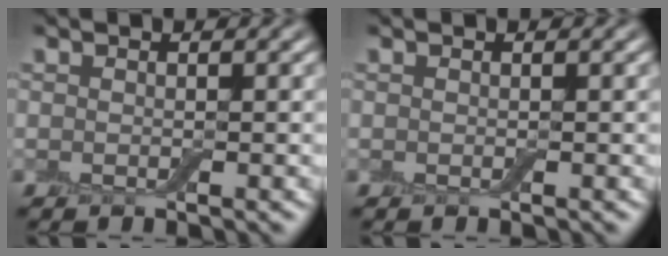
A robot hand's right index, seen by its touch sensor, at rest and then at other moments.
{"total": 0.0}